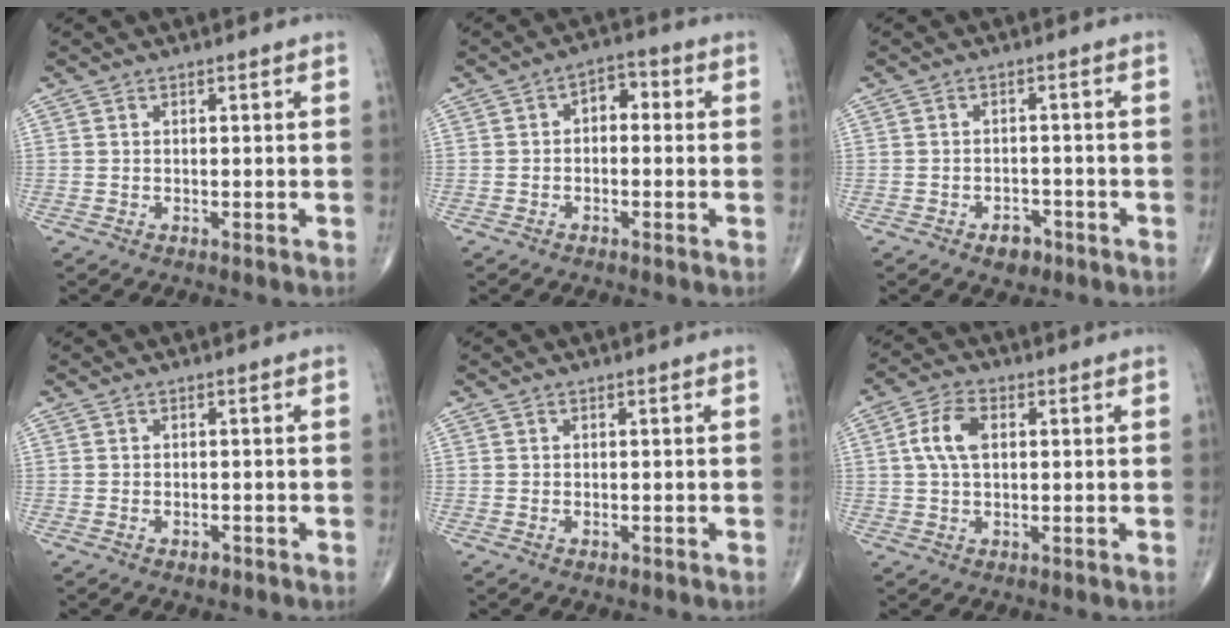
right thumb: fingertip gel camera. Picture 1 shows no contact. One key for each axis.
{"total": 4.1, "fx": 0.0, "fy": 2.7, "fz": 3.1, "tx": -0.025, "ty": 0.021, "tz": -0.014}
{"total": 3.5, "fx": -2.1, "fy": 2.3, "fz": 1.7, "tx": -0.010, "ty": 0.012, "tz": -0.026}
{"total": 1.2, "fx": -0.7, "fy": 0.7, "fz": 0.7, "tx": -0.010, "ty": 0.002, "tz": -0.009}
{"total": 0.5, "fx": -0.2, "fy": 0.3, "fz": 0.3, "tx": -0.006, "ty": 0.001, "tz": -0.002}
{"total": 6.3, "fx": 1.1, "fy": 3.6, "fz": 5.0, "tx": -0.107, "ty": 0.012, "tz": 0.018}